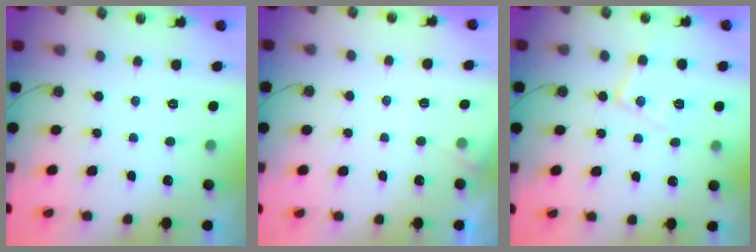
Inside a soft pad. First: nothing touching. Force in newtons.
{"total": 5.5, "press": 5.5, "slide": 0.7}
{"total": 10.7, "press": 10.7, "slide": 0.7}